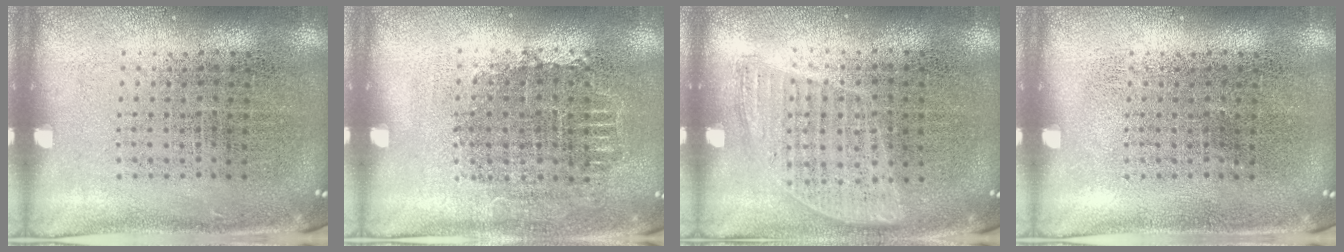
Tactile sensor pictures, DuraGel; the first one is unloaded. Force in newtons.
{"total": 0.7, "press": 0.7, "slide": 0.2}
{"total": 0.9, "press": 0.8, "slide": 0.4}
{"total": 0.0}